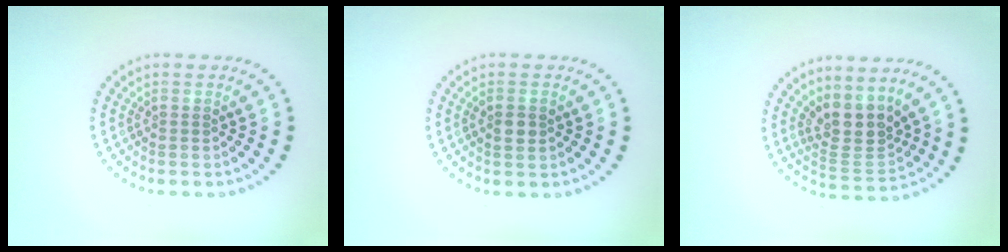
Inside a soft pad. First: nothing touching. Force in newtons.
{"total": 1.3, "press": 1.3, "slide": 0.2}
{"total": 3.7, "press": 3.1, "slide": 2.1}